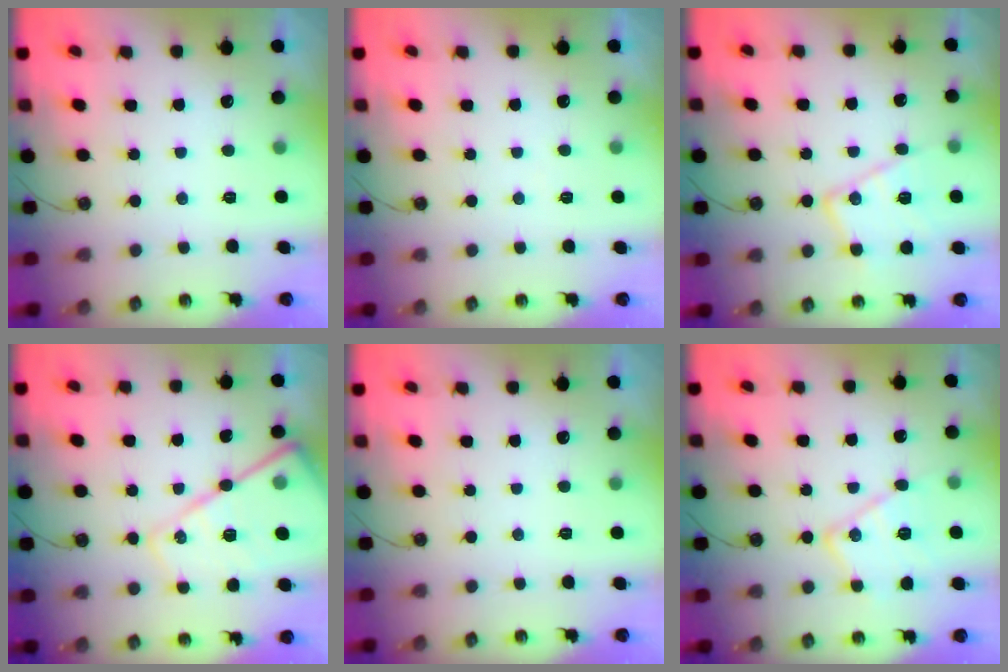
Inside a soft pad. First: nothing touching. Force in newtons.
{"total": 2.3, "press": 2.2, "slide": 0.4}
{"total": 14.4, "press": 14.3, "slide": 1.0}
{"total": 18.9, "press": 18.8, "slide": 1.8}
{"total": 0.0}
{"total": 14.8, "press": 14.7, "slide": 1.1}